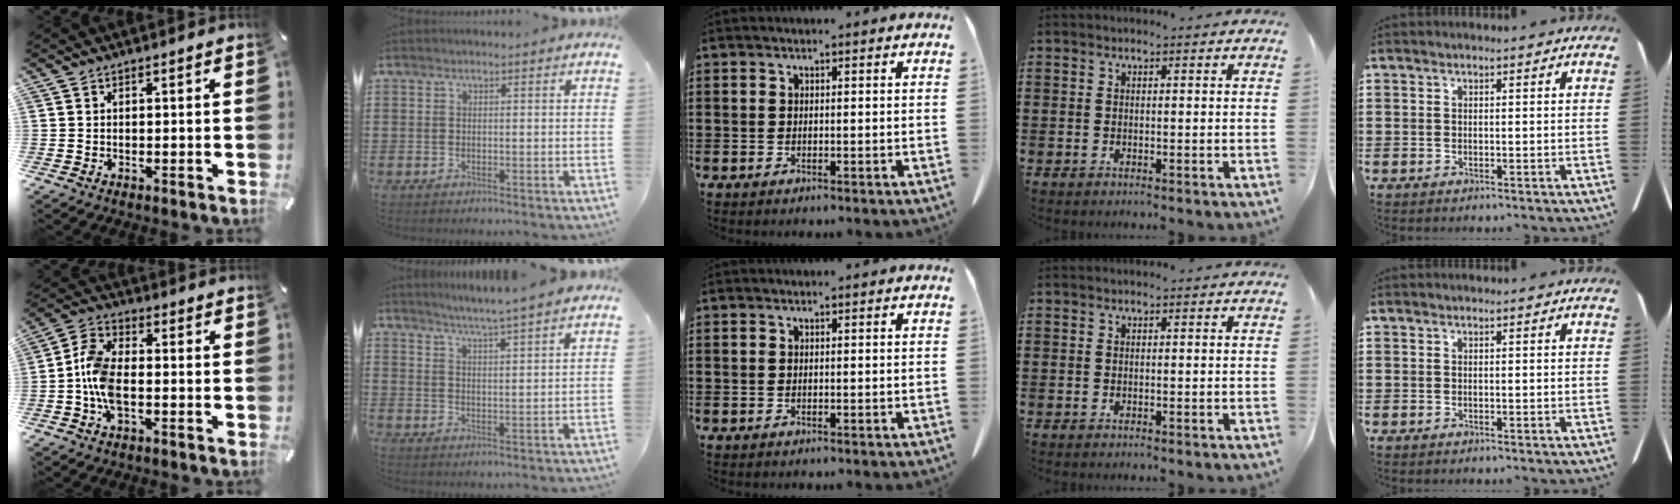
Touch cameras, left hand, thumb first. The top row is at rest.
{"thumb": {"total": 8.4, "force": [-2.3, 4.7, 6.6], "torque": [-0.146, 0.004, -0.044]}, "index": {"total": 4.1, "force": [3.8, -1.2, 1.1], "torque": [-0.033, -0.019, 0.064]}}